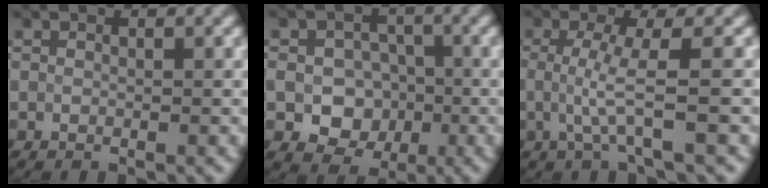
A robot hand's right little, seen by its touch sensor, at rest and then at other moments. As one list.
[{"total": 6.0, "force": [-1.6, 4.9, 3.1], "torque": [-0.038, -0.011, -0.033]}, {"total": 4.0, "force": [-0.3, 0.8, 3.9], "torque": [-0.074, -0.004, -0.005]}]